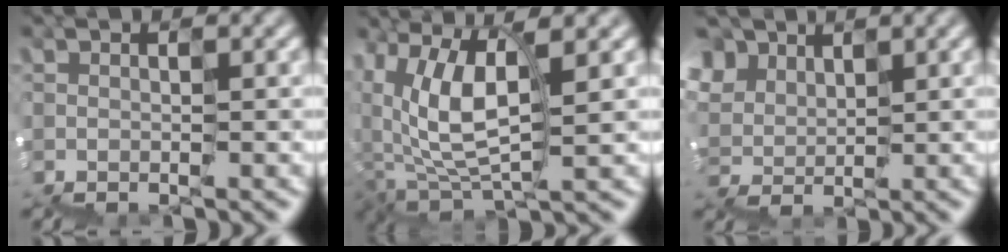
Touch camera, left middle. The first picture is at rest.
{"total": 5.0, "force": [2.5, 2.8, 3.2], "torque": [-0.084, 0.017, 0.045]}
{"total": 4.4, "force": [3.6, 2.0, -1.6], "torque": [0.016, 0.024, 0.063]}